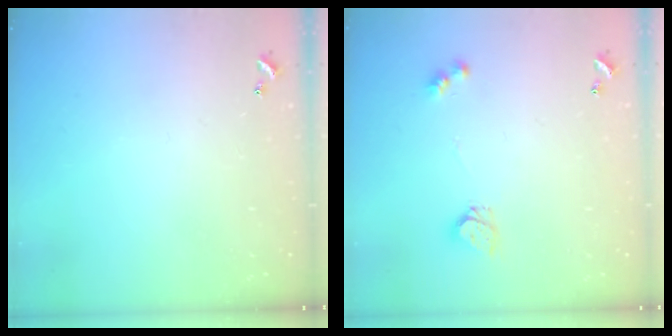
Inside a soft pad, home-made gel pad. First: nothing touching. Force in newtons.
{"total": 5.0, "press": 5.0, "slide": 0.2}